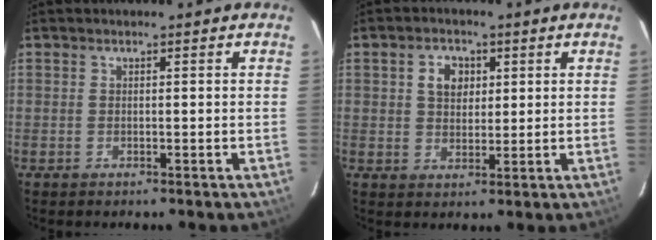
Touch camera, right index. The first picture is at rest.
{"total": 4.9, "force": [1.5, 3.7, 2.7], "torque": [-0.040, 0.014, 0.030]}